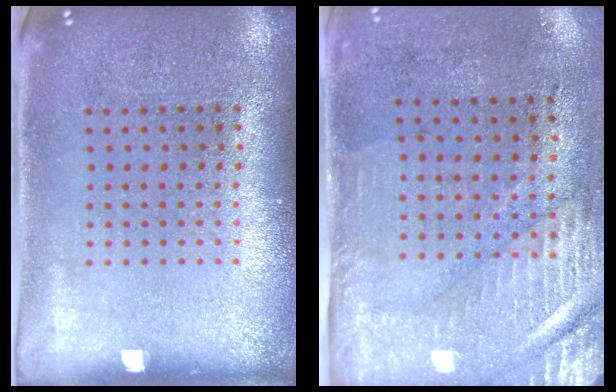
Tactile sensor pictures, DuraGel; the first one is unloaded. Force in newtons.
{"total": 3.0, "press": 2.4, "slide": 1.6}